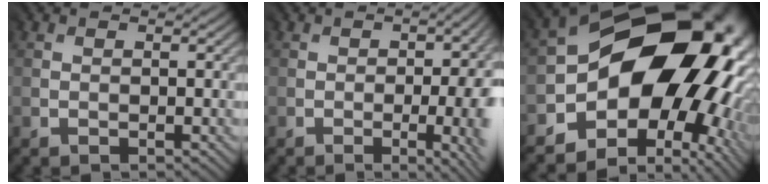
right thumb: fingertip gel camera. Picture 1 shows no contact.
{"total": 8.6, "force": [-2.7, 3.1, 7.5], "torque": [-0.067, -0.010, -0.030]}
{"total": 16.9, "force": [-0.8, 13.0, 10.9], "torque": [-0.152, -0.027, 0.008]}